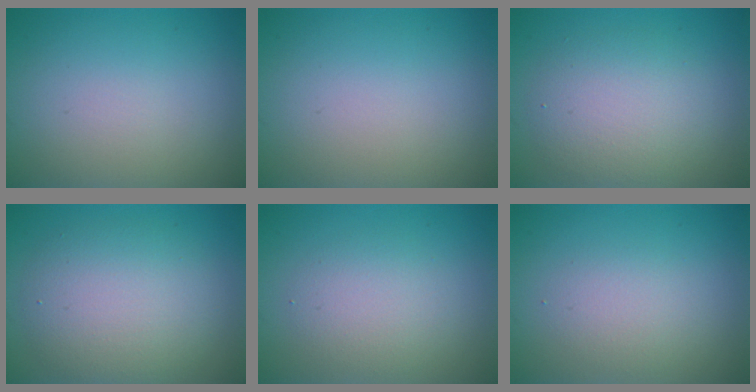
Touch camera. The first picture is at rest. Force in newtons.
{"total": 0.0}
{"total": 4.4, "press": 4.4, "slide": 0.3}
{"total": 5.8, "press": 5.8, "slide": 0.2}
{"total": 2.9, "press": 2.9, "slide": 0.3}
{"total": 2.2, "press": 2.2, "slide": 0.1}